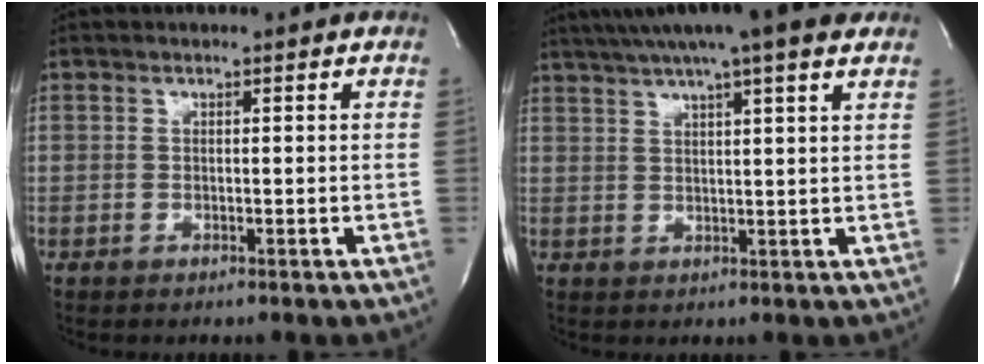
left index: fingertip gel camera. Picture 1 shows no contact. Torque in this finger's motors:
{"motor_torque": [0.39, -0.40, 1.05, 0.21]}